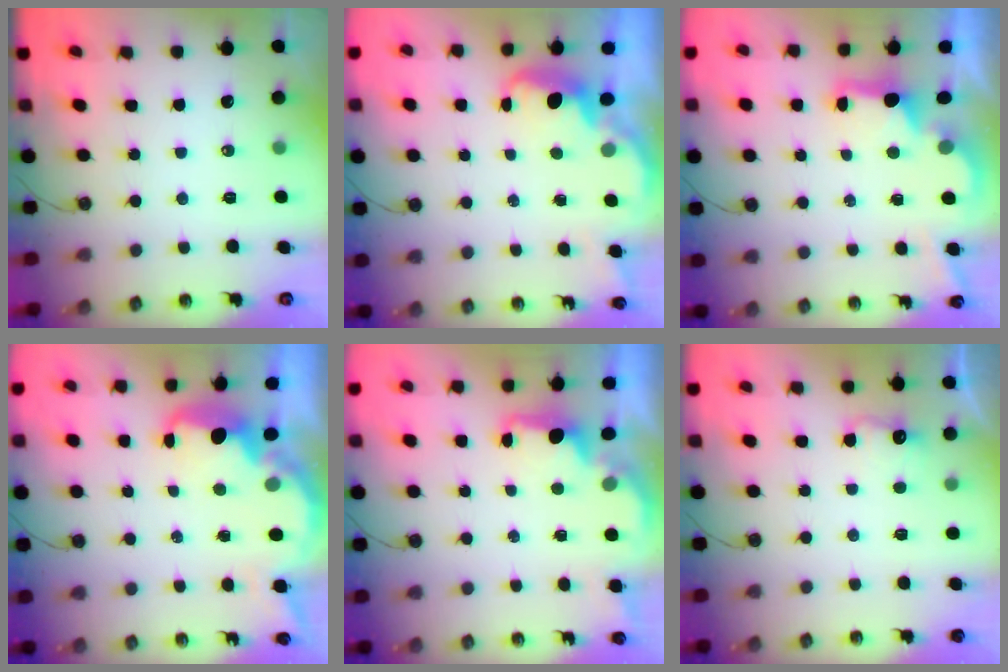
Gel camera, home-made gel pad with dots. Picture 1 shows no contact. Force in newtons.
{"total": 1.9, "press": 1.9, "slide": 0.5}
{"total": 2.6, "press": 2.5, "slide": 0.8}
{"total": 5.9, "press": 5.9, "slide": 0.6}
{"total": 2.7, "press": 2.6, "slide": 0.6}
{"total": 4.3, "press": 4.2, "slide": 1.2}